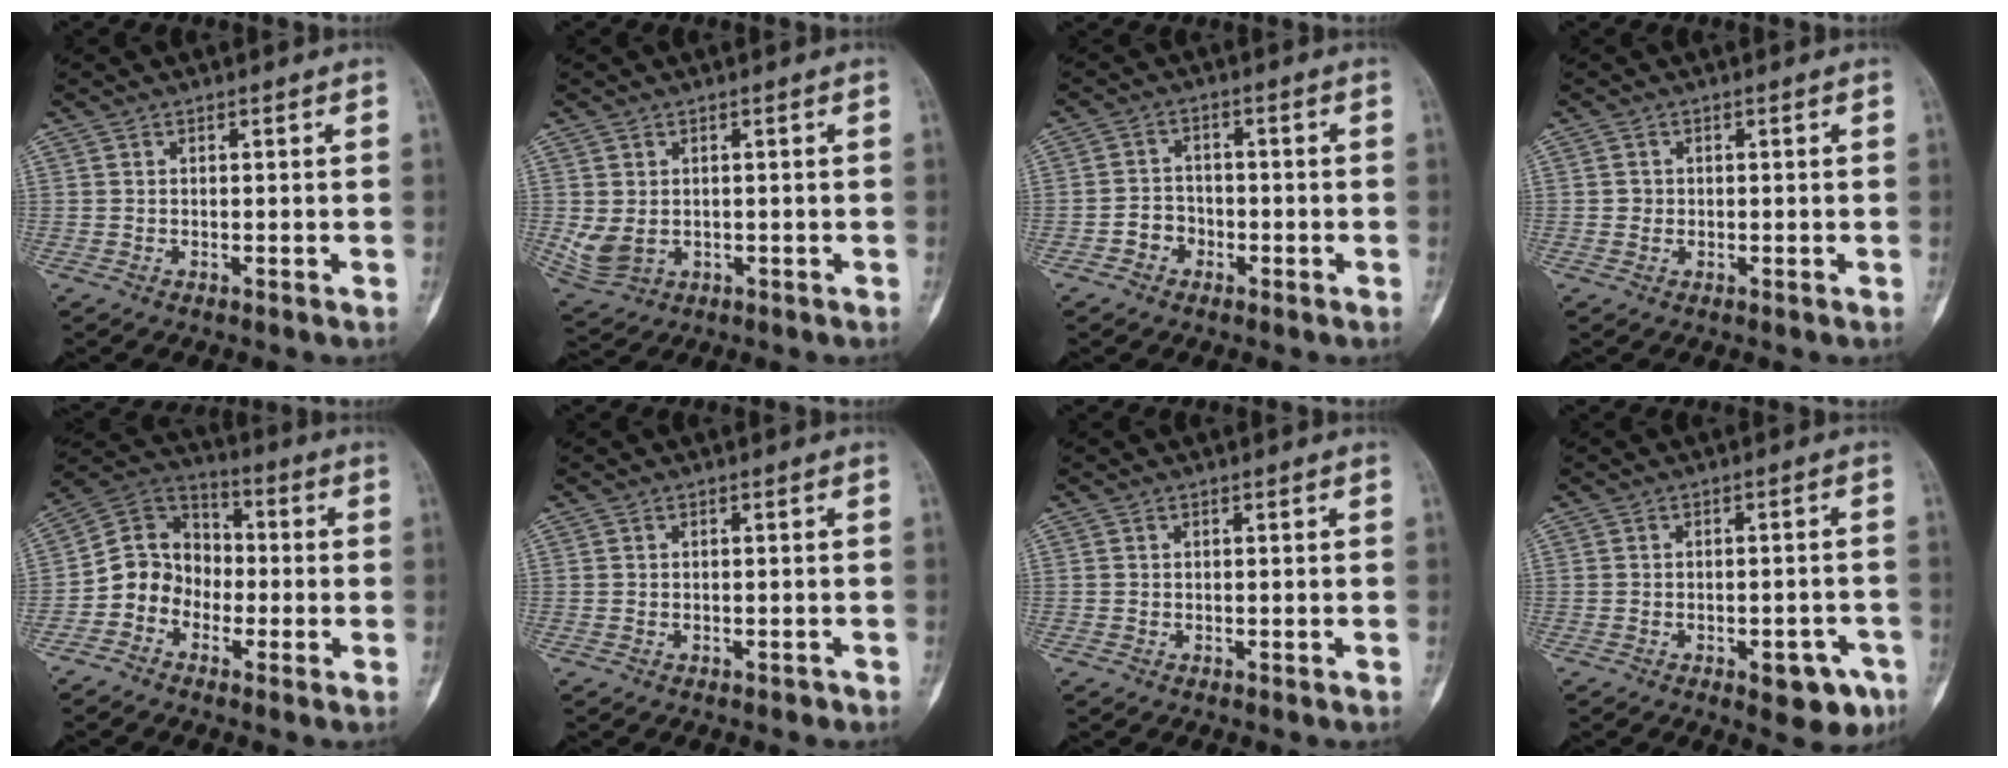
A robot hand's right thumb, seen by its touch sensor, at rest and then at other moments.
{"total": 5.2, "force": [0.0, 3.9, 3.4], "torque": [-0.069, -0.007, 0.016]}
{"total": 3.7, "force": [-1.8, 3.2, 0.9], "torque": [0.009, 0.020, -0.038]}
{"total": 1.1, "force": [0.0, 1.1, 0.2], "torque": [0.004, 0.003, -0.001]}
{"total": 9.7, "force": [-2.9, 8.5, 3.9], "torque": [-0.036, 0.056, -0.069]}
{"total": 0.7, "force": [-0.5, 0.4, 0.2], "torque": [0.000, 0.008, -0.007]}
{"total": 0.0}
{"total": 7.1, "force": [-3.5, 3.3, 5.2], "torque": [-0.041, 0.022, -0.038]}